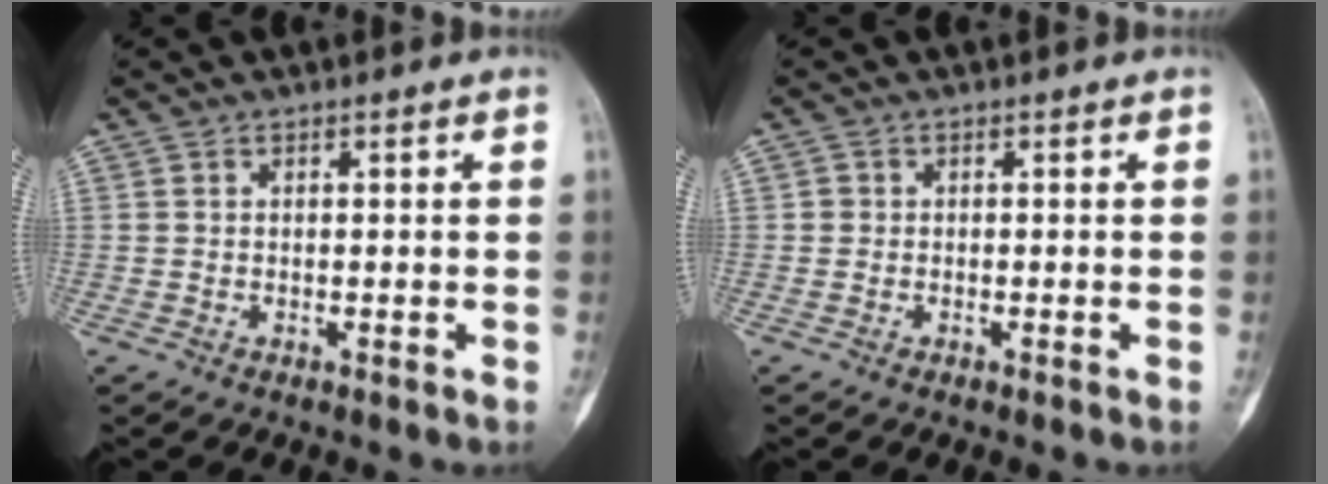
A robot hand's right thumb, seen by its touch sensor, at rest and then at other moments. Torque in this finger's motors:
{"motor_torque": [-0.31, 0.63, 0.18, -0.06, -0.06]}